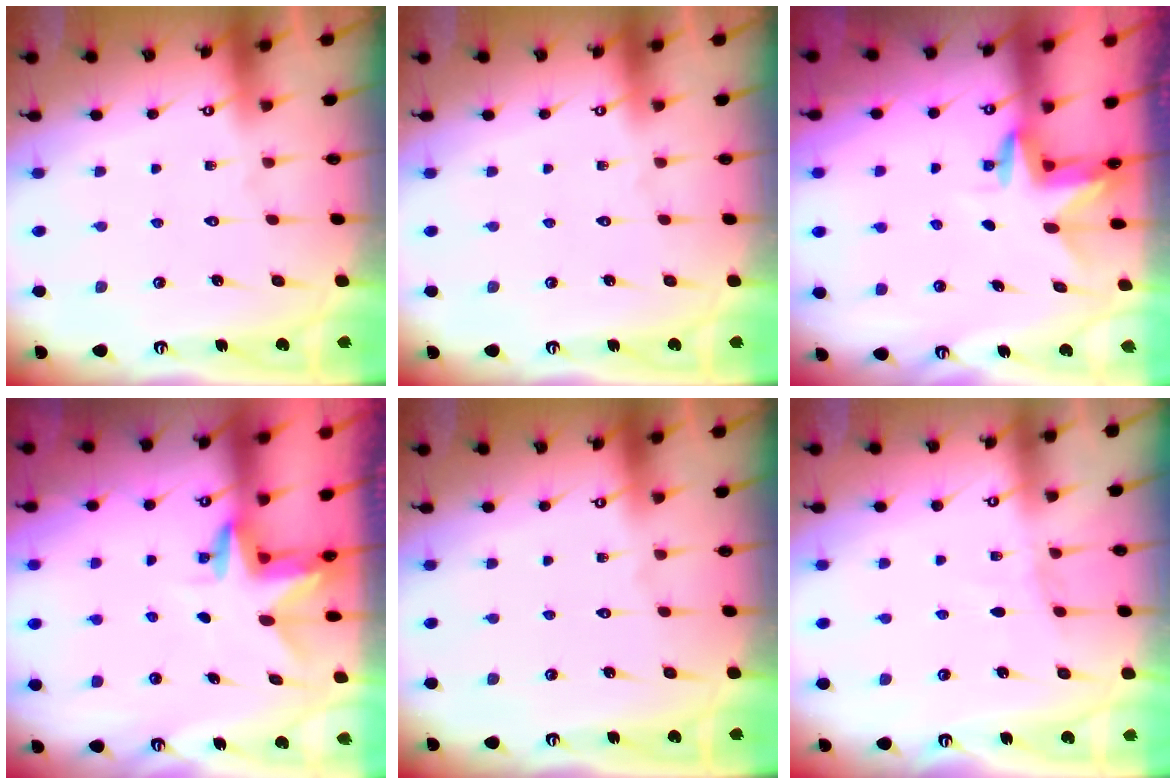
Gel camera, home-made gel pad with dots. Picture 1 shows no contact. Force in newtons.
{"total": 0.0}
{"total": 3.0, "press": 3.0, "slide": 0.2}
{"total": 3.0, "press": 3.0, "slide": 0.2}
{"total": 0.0}
{"total": 3.4, "press": 3.4, "slide": 0.4}